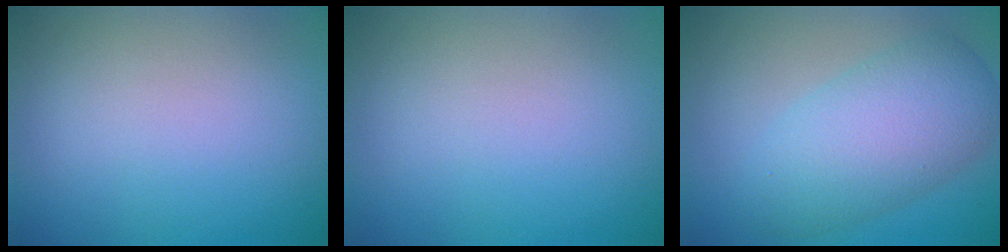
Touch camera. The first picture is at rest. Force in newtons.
{"total": 0.0}
{"total": 6.4, "press": 6.4, "slide": 0.1}